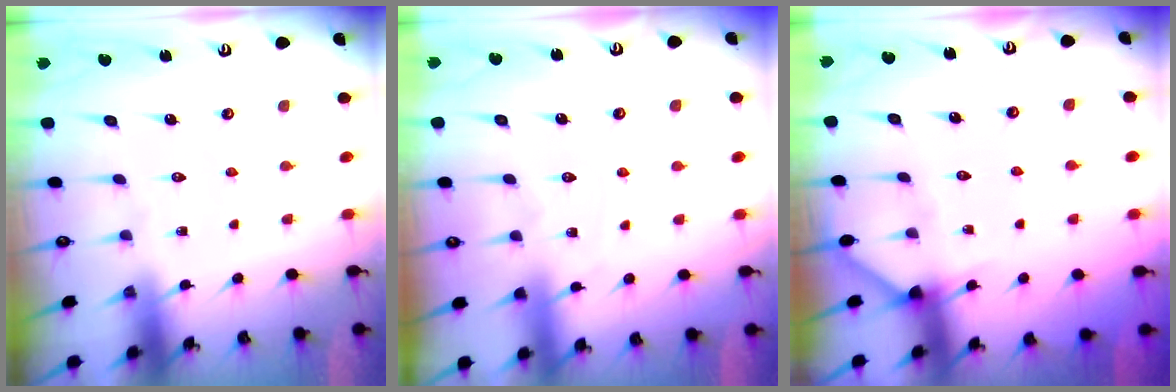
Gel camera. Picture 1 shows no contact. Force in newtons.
{"total": 2.7, "press": 2.7, "slide": 0.2}
{"total": 3.3, "press": 3.3, "slide": 0.1}